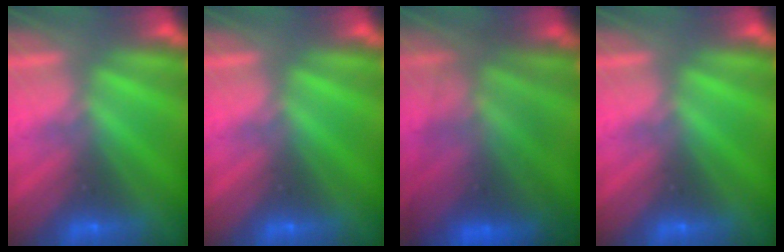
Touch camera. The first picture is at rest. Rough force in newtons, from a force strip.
{"total": 0.0}
{"total": 5.7}
{"total": 0.0}